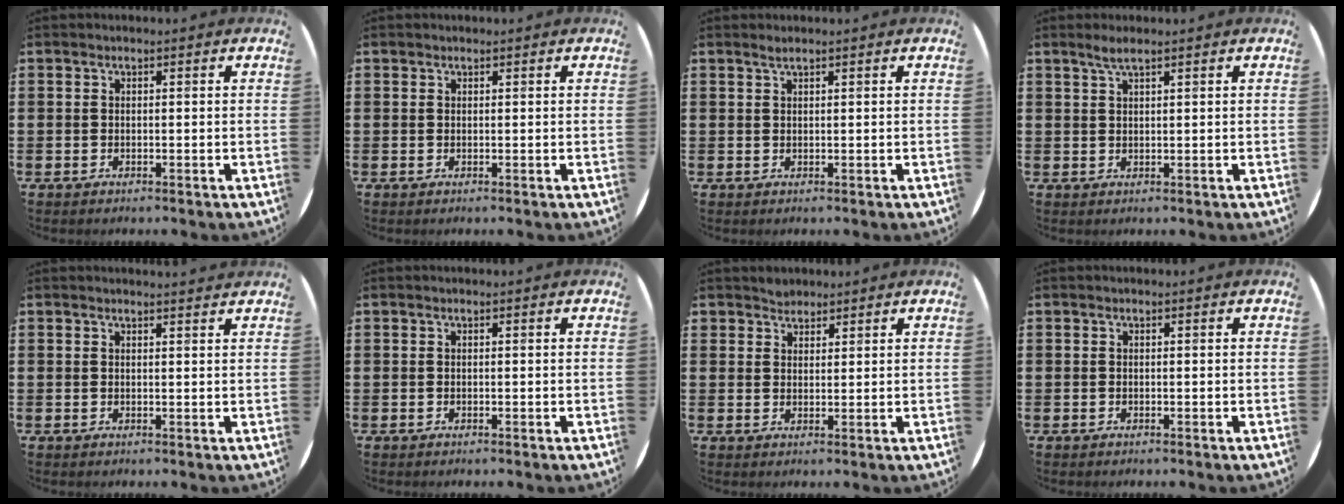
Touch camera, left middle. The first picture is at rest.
{"total": 0.0}
{"total": 0.8, "force": [0.7, -0.1, 0.5], "torque": [-0.008, 0.002, 0.012]}
{"total": 2.0, "force": [1.4, 0.1, 1.4], "torque": [-0.027, 0.003, 0.025]}
{"total": 1.1, "force": [1.1, -0.2, 0.0], "torque": [0.002, -0.001, 0.021]}
{"total": 0.0}
{"total": 2.0, "force": [1.9, 0.7, -0.2], "torque": [0.010, 0.001, 0.036]}
{"total": 0.0}